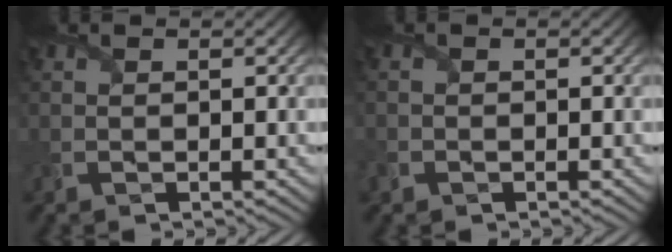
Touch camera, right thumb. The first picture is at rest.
{"total": 1.4, "force": [-0.8, 1.1, 0.2], "torque": [-0.005, -0.008, -0.019]}